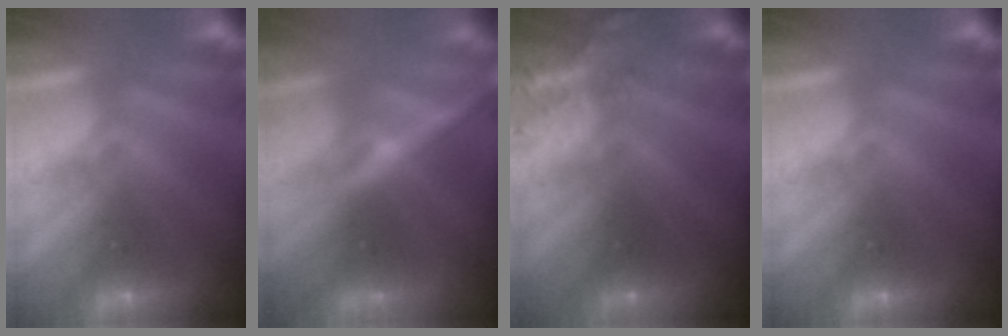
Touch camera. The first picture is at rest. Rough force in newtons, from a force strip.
{"total": 2.4}
{"total": 3.7}
{"total": 0.0}